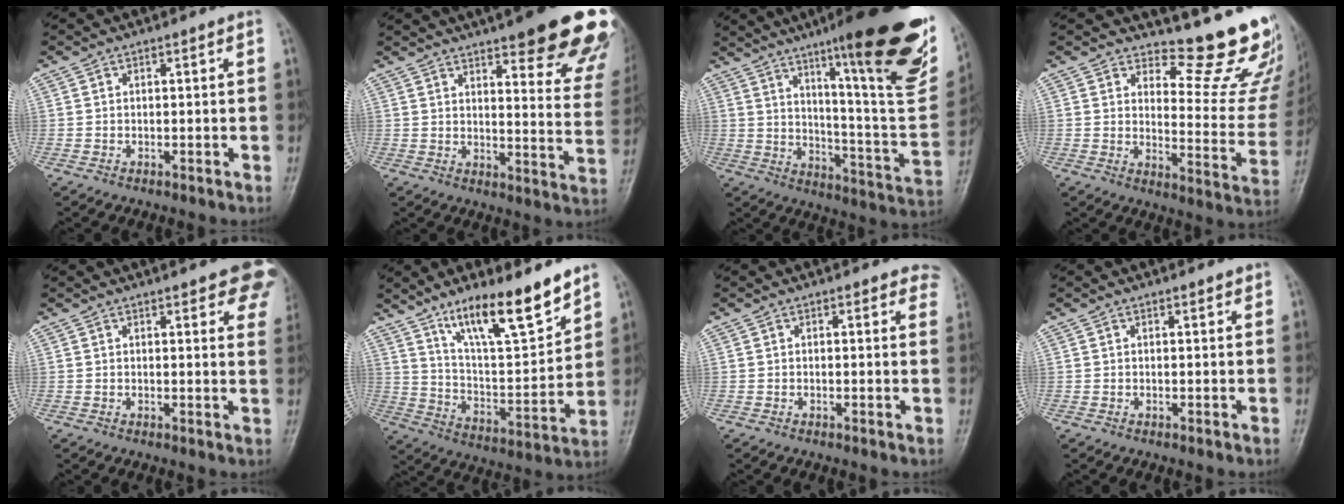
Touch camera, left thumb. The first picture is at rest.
{"total": 26.4, "force": [18.9, 6.4, 17.3], "torque": [-0.172, -0.082, 0.221]}
{"total": 29.4, "force": [16.5, 4.9, 23.9], "torque": [-0.289, -0.068, 0.249]}
{"total": 15.3, "force": [14.0, 3.1, 5.3], "torque": [-0.026, -0.169, 0.163]}
{"total": 11.8, "force": [7.9, 4.2, 7.8], "torque": [-0.060, -0.023, 0.076]}
{"total": 17.2, "force": [12.1, 4.5, 11.3], "torque": [-0.158, -0.075, 0.216]}
{"total": 3.8, "force": [3.3, 1.8, 0.6], "torque": [0.029, -0.013, 0.013]}
{"total": 1.0, "force": [0.8, 0.5, 0.4], "torque": [0.000, -0.004, 0.007]}